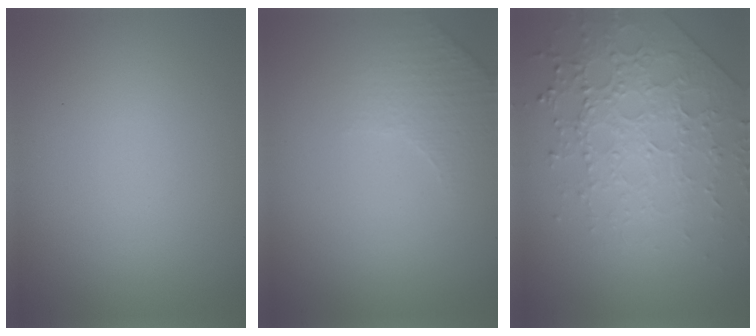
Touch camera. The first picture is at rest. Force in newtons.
{"total": 2.3, "press": 2.3, "slide": 0.6}
{"total": 4.8, "press": 4.5, "slide": 1.6}